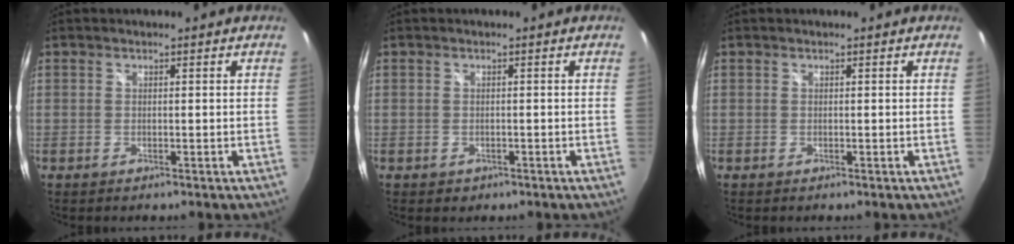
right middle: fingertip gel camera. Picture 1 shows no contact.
{"total": 1.4, "force": [-0.6, 1.2, 0.5], "torque": [-0.010, -0.003, -0.006]}
{"total": 0.0}